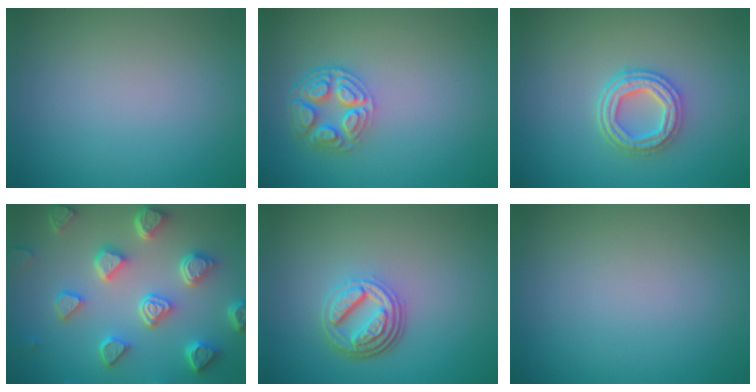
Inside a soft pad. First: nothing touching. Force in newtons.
{"total": 4.6, "press": 3.5, "slide": 2.9}
{"total": 4.0, "press": 3.2, "slide": 2.3}
{"total": 6.7, "press": 5.3, "slide": 4.1}
{"total": 4.6, "press": 3.4, "slide": 3.1}
{"total": 0.0}